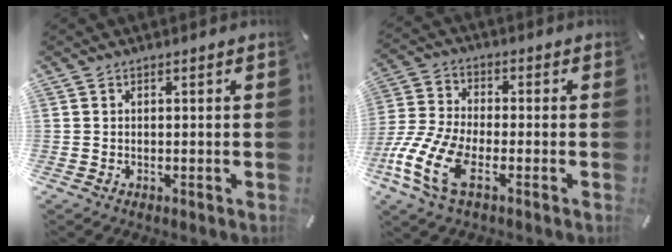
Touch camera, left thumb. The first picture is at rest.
{"total": 12.5, "force": [-5.2, 6.4, 9.5], "torque": [-0.215, 0.007, -0.097]}